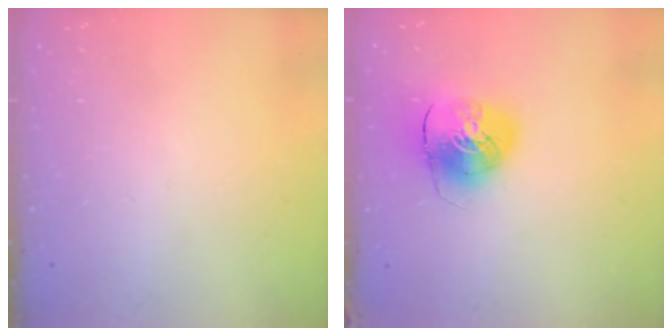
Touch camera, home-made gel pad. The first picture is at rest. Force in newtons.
{"total": 10.4, "press": 10.3, "slide": 1.8}